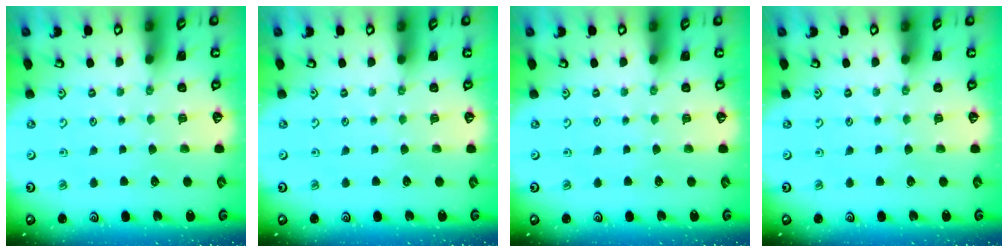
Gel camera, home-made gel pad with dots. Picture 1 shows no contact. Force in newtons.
{"total": 0.0}
{"total": 0.0}
{"total": 0.0}